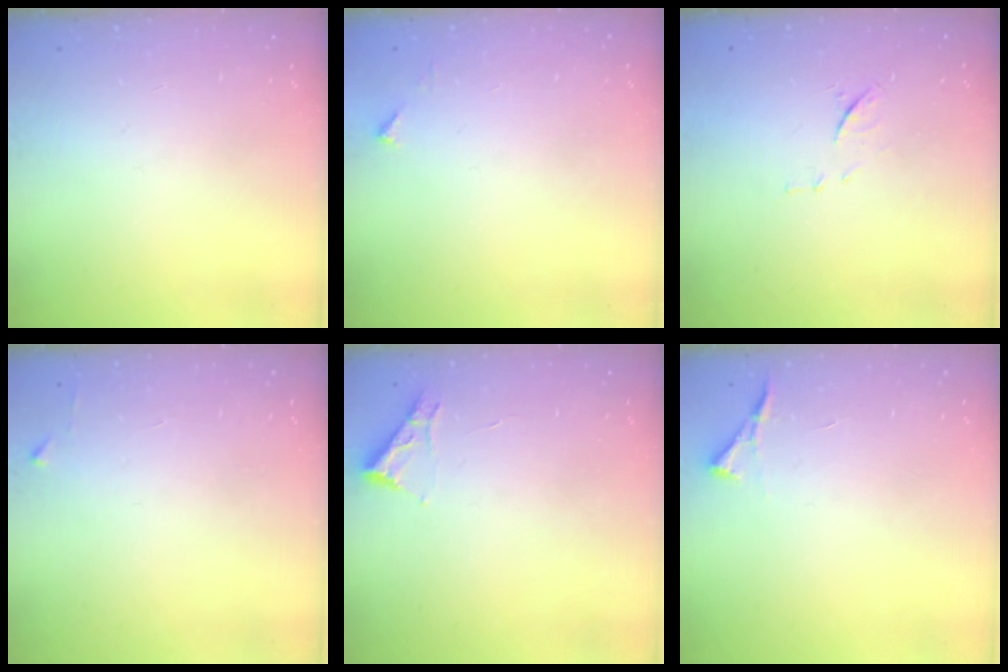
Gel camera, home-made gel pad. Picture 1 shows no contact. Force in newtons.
{"total": 3.2, "press": 3.2, "slide": 0.3}
{"total": 8.5, "press": 8.4, "slide": 1.0}
{"total": 2.4, "press": 2.4, "slide": 0.3}
{"total": 3.3, "press": 3.3, "slide": 0.5}
{"total": 3.5, "press": 3.5, "slide": 0.5}